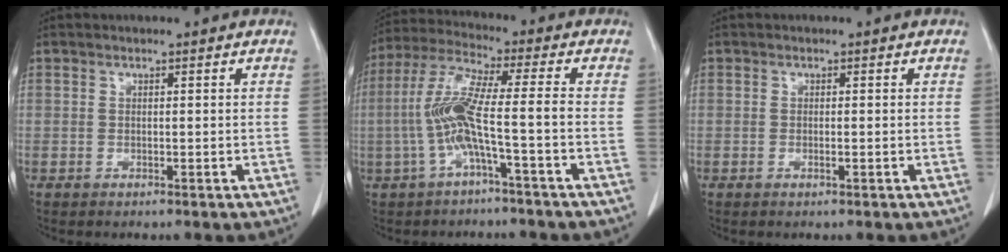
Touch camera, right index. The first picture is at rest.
{"total": 9.0, "force": [-2.4, 0.0, 8.6], "torque": [-0.189, 0.018, -0.050]}
{"total": 0.7, "force": [-0.2, 0.1, 0.7], "torque": [-0.013, -0.001, -0.001]}